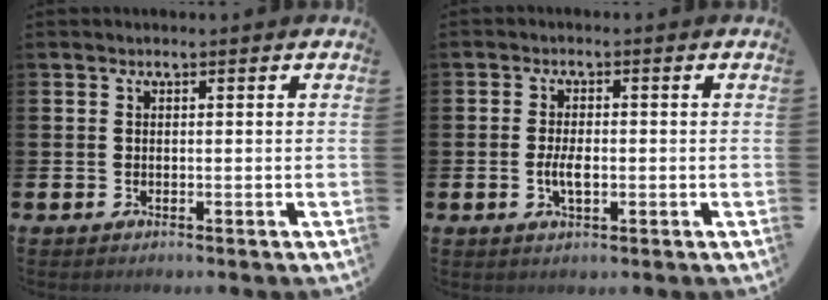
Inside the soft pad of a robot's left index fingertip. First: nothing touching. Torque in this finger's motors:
{"motor_torque": [0.50, 0.08, 0.11, 0.03]}